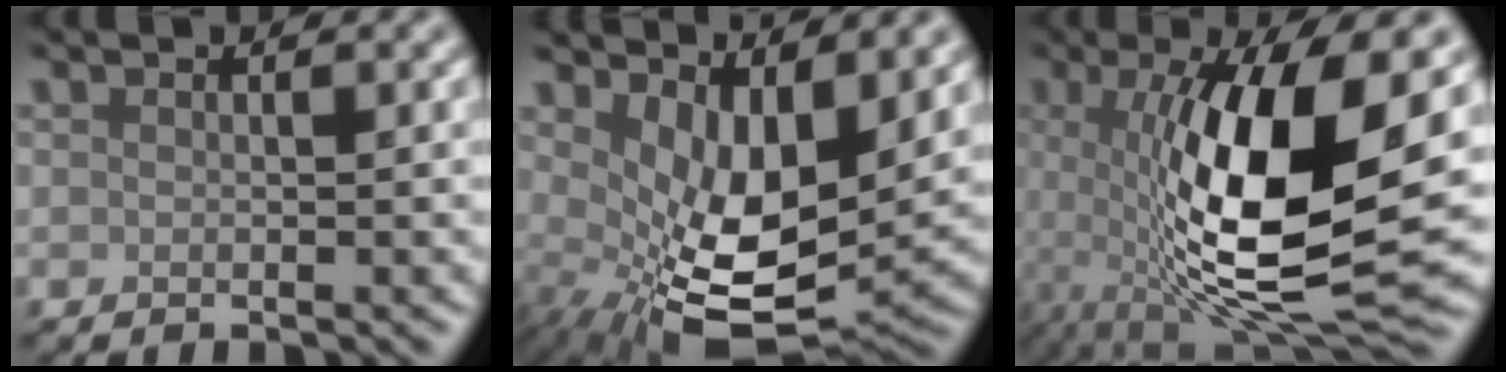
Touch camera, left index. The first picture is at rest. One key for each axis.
{"total": 9.0, "fx": 1.2, "fy": 4.4, "fz": 7.7, "tx": -0.147, "ty": -0.029, "tz": 0.033}
{"total": 13.1, "fx": 0.3, "fy": 3.9, "fz": 12.5, "tx": -0.222, "ty": -0.020, "tz": 0.008}